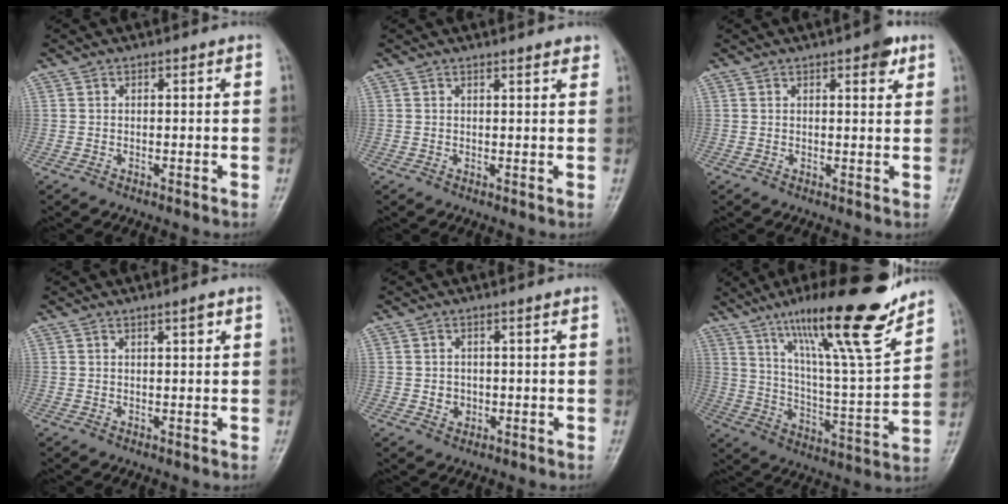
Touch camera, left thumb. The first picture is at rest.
{"total": 2.3, "force": [2.0, 0.4, 1.0], "torque": [-0.007, -0.007, 0.022]}
{"total": 3.9, "force": [2.2, 1.3, 2.9], "torque": [-0.030, -0.008, 0.024]}
{"total": 1.6, "force": [1.0, 0.2, 1.2], "torque": [-0.017, -0.005, 0.016]}
{"total": 2.0, "force": [0.1, 1.7, 1.0], "torque": [-0.008, 0.001, 0.006]}
{"total": 23.4, "force": [16.5, 2.8, 16.3], "torque": [-0.235, -0.078, 0.274]}